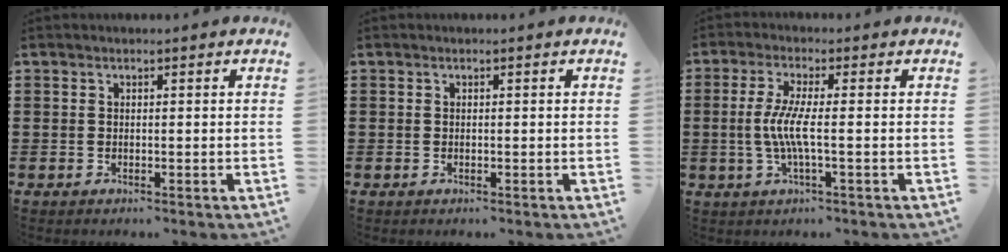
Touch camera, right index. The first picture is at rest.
{"total": 0.0}
{"total": 5.6, "force": [-0.9, 0.4, 5.5], "torque": [-0.129, -0.014, -0.028]}